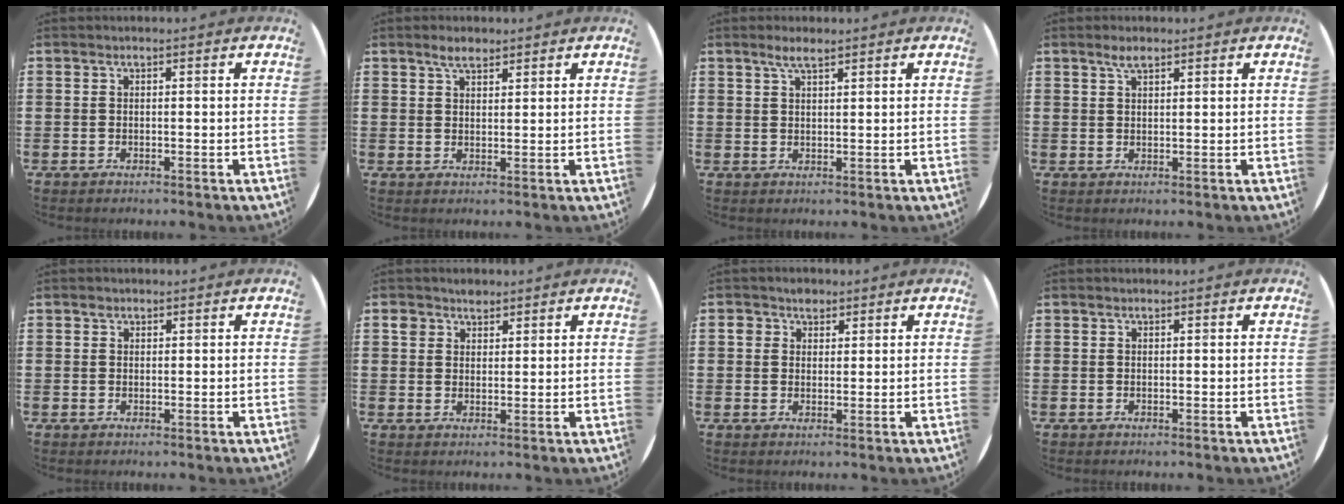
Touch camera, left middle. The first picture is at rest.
{"total": 2.8, "force": [2.3, 1.1, 1.3], "torque": [-0.020, 0.002, 0.040]}
{"total": 2.6, "force": [2.0, 0.5, 1.6], "torque": [-0.033, 0.005, 0.035]}
{"total": 2.0, "force": [1.5, 0.6, 1.2], "torque": [-0.019, 0.001, 0.024]}
{"total": 0.7, "force": [0.5, 0.4, 0.1], "torque": [0.006, -0.001, 0.008]}
{"total": 2.5, "force": [2.0, 1.4, 0.2], "torque": [0.008, -0.002, 0.037]}
{"total": 2.3, "force": [1.7, 1.6, 0.4], "torque": [-0.003, 0.003, 0.030]}
{"total": 0.0}